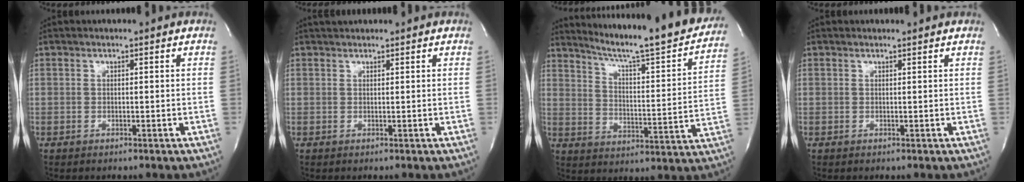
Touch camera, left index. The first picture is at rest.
{"total": 1.4, "force": [1.3, 0.3, 0.3], "torque": [-0.010, 0.015, 0.024]}
{"total": 23.1, "force": [20.8, 0.7, 10.0], "torque": [-0.154, -0.063, 0.274]}
{"total": 0.7, "force": [0.7, -0.1, -0.1], "torque": [-0.008, -0.003, 0.008]}